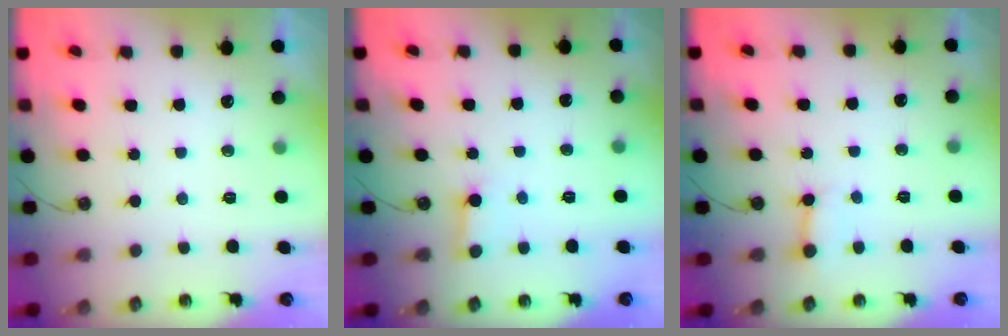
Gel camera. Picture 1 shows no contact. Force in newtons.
{"total": 2.7, "press": 2.7, "slide": 0.1}
{"total": 2.8, "press": 2.8, "slide": 0.2}